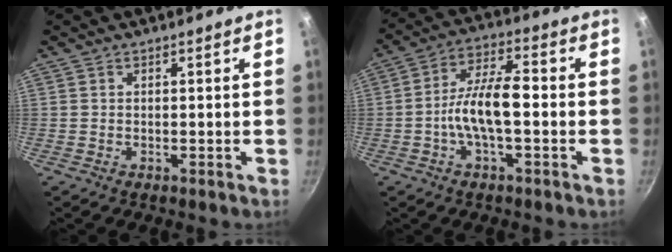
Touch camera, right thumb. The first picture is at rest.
{"total": 10.0, "force": [-1.7, 3.7, 9.2], "torque": [-0.160, 0.033, -0.042]}